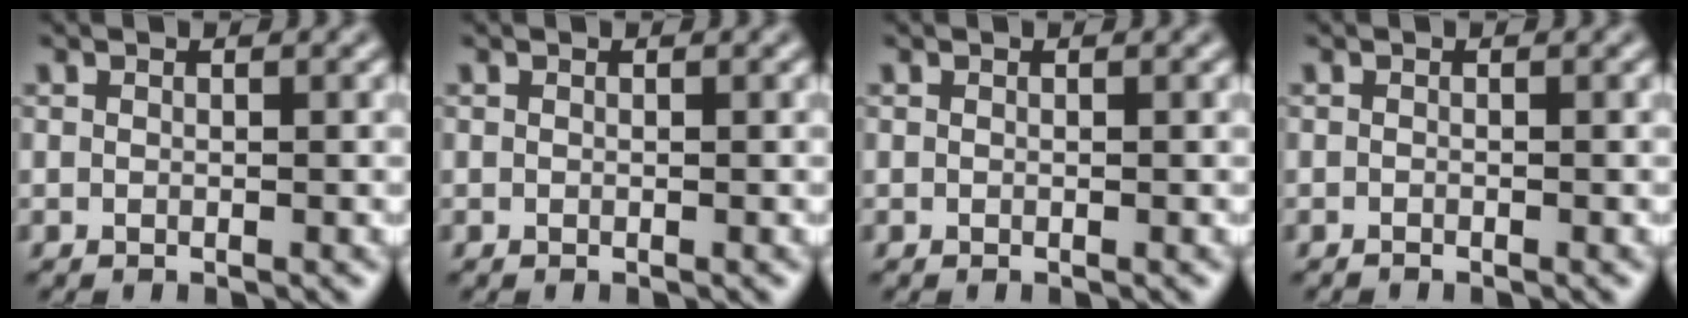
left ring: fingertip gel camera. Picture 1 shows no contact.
{"total": 0.0}
{"total": 0.0}
{"total": 0.0}